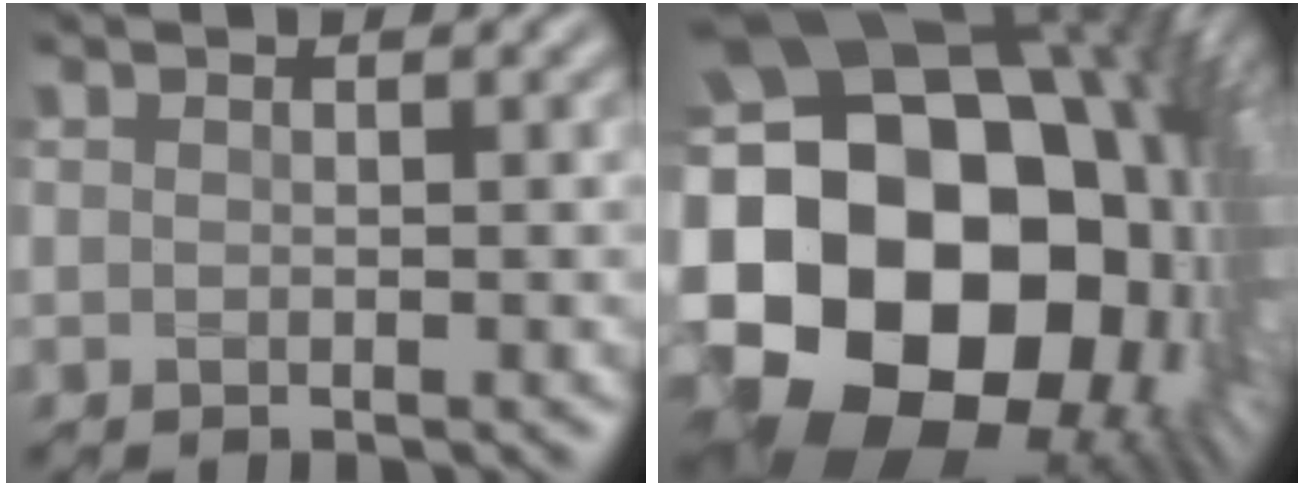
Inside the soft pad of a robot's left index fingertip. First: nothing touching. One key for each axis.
{"total": 23.3, "fx": -1.3, "fy": 17.5, "fz": 15.4, "tx": -0.279, "ty": -0.048, "tz": -0.039}